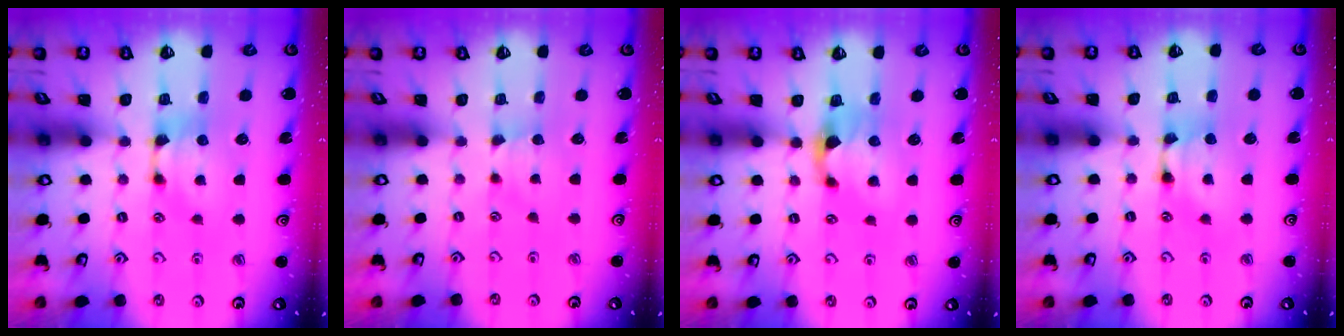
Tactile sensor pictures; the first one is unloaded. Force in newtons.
{"total": 1.6, "press": 1.5, "slide": 0.4}
{"total": 1.1, "press": 0.2, "slide": 1.1}
{"total": 1.6, "press": 1.6, "slide": 0.2}